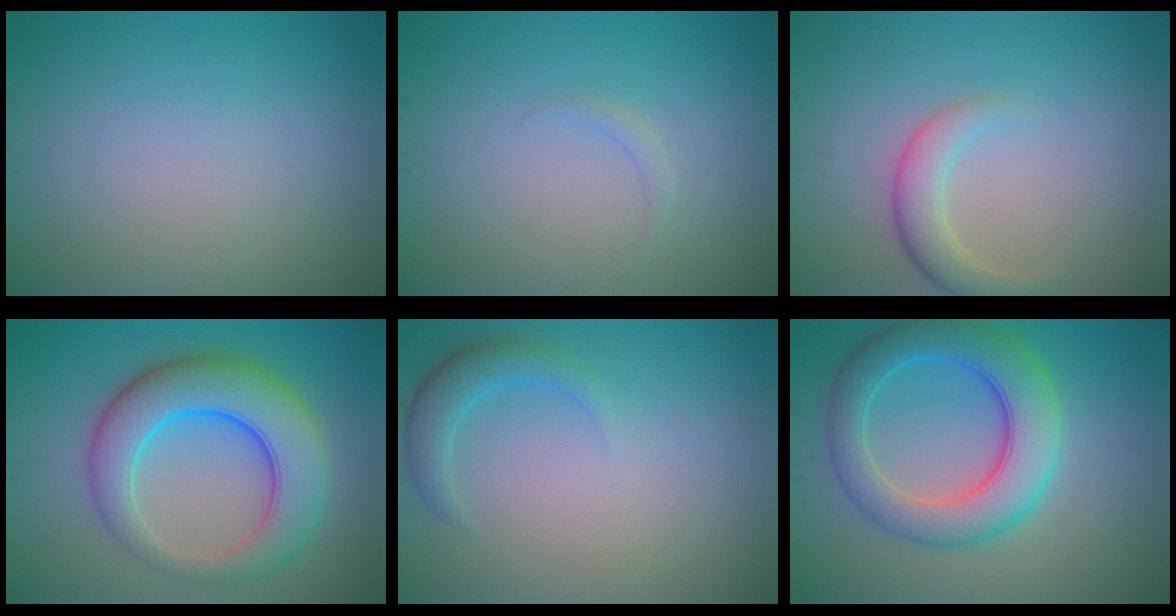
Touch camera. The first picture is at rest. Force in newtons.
{"total": 0.7, "press": 0.7, "slide": 0.1}
{"total": 2.8, "press": 2.8, "slide": 0.1}
{"total": 8.5, "press": 8.5, "slide": 0.2}
{"total": 2.4, "press": 2.4, "slide": 0.1}
{"total": 7.2, "press": 7.2, "slide": 0.2}